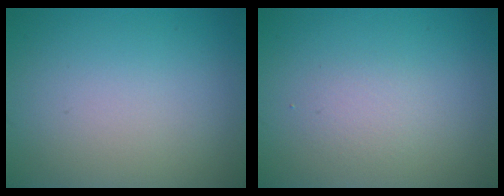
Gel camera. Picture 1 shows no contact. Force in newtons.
{"total": 1.3, "press": 1.3, "slide": 0.0}